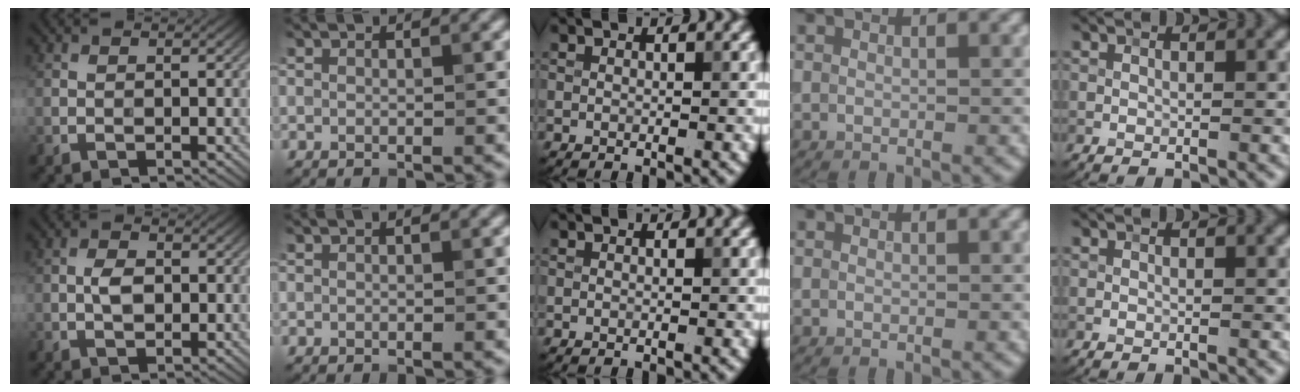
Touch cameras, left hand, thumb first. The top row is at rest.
{"thumb": {"total": 2.6, "force": [-0.1, 1.5, 2.2], "torque": [-0.044, 0.003, -0.004]}}